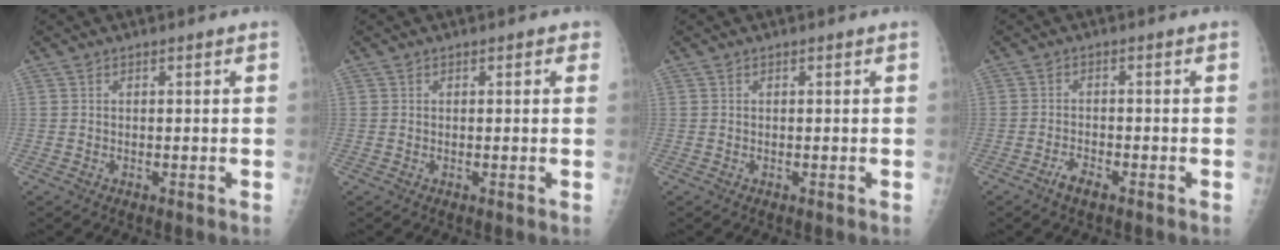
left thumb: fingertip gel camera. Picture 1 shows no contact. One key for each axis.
{"total": 1.2, "fx": 0.5, "fy": 0.9, "fz": 0.6, "tx": 0.008, "ty": 0.002, "tz": -0.001}
{"total": 0.0}
{"total": 2.7, "fx": -2.0, "fy": 0.9, "fz": 1.7, "tx": -0.039, "ty": 0.009, "tz": -0.038}